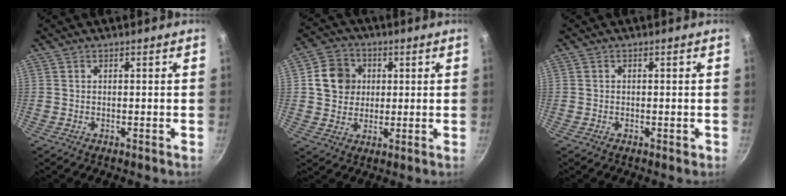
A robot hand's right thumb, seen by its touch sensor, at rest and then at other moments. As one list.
[{"total": 8.6, "force": [1.7, 7.7, 3.5], "torque": [-0.031, 0.011, 0.023]}, {"total": 0.7, "force": [-0.3, 0.5, 0.4], "torque": [-0.005, 0.002, -0.005]}]